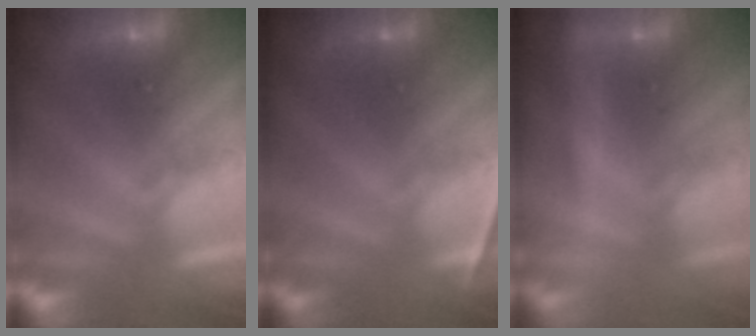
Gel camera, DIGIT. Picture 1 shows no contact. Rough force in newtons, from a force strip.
{"total": 2.3}
{"total": 2.3}